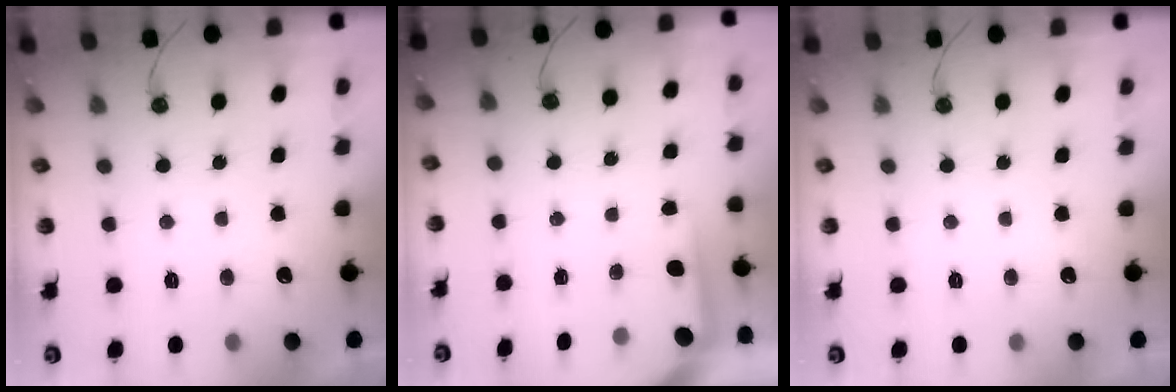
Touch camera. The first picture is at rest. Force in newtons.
{"total": 3.6, "press": 3.5, "slide": 0.3}
{"total": 0.0}